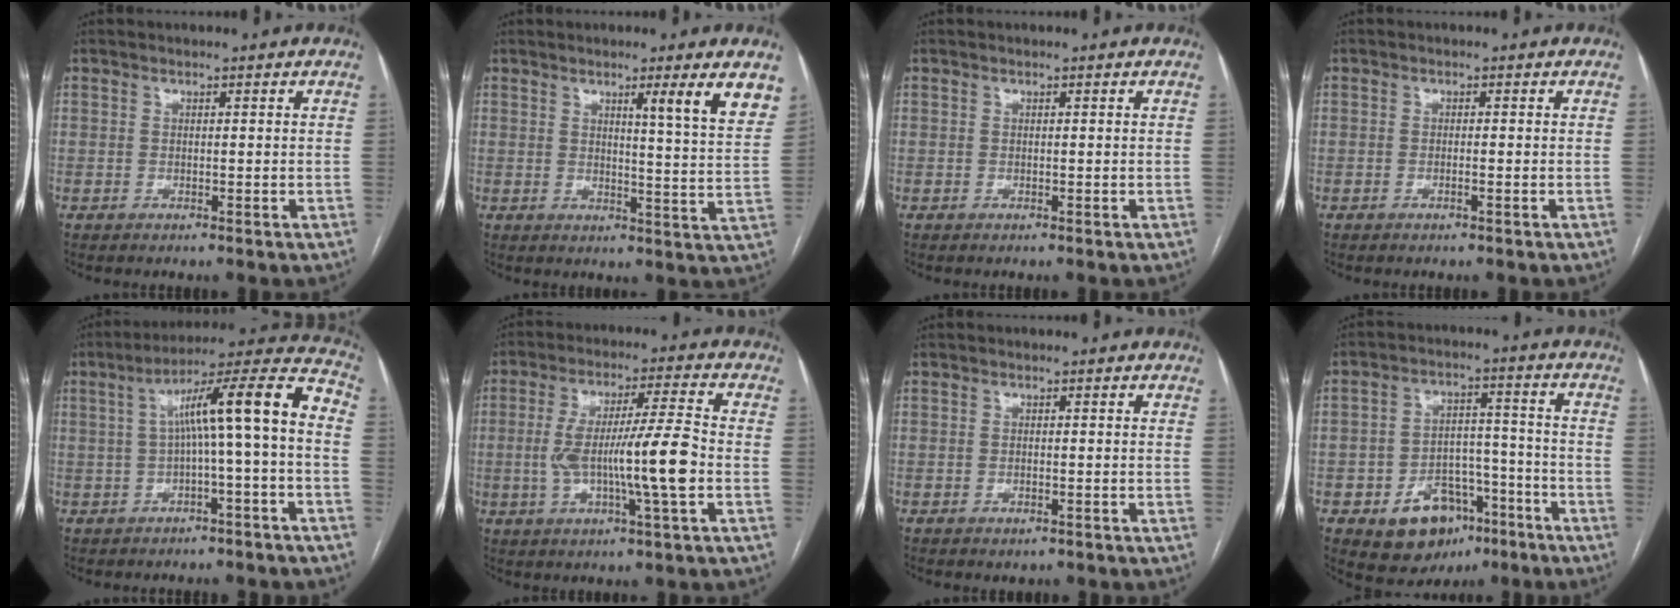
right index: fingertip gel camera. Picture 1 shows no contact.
{"total": 8.5, "force": [5.0, -0.6, 6.8], "torque": [-0.080, -0.022, 0.057]}
{"total": 0.0}
{"total": 0.7, "force": [-0.3, 0.0, 0.6], "torque": [-0.014, 0.000, -0.004]}
{"total": 12.6, "force": [-0.3, 0.3, 12.6], "torque": [-0.184, 0.047, -0.006]}
{"total": 12.6, "force": [-1.9, 0.3, 12.5], "torque": [-0.232, 0.008, -0.034]}
{"total": 0.9, "force": [-0.5, 0.5, 0.6], "torque": [-0.013, -0.002, -0.002]}
{"total": 11.3, "force": [-6.0, 7.4, 6.2], "torque": [-0.092, 0.025, -0.083]}